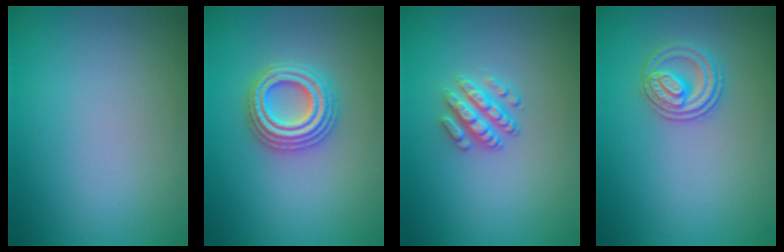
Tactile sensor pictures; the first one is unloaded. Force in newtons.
{"total": 4.3, "press": 4.2, "slide": 0.8}
{"total": 2.8, "press": 2.4, "slide": 1.5}
{"total": 2.7, "press": 2.6, "slide": 0.3}